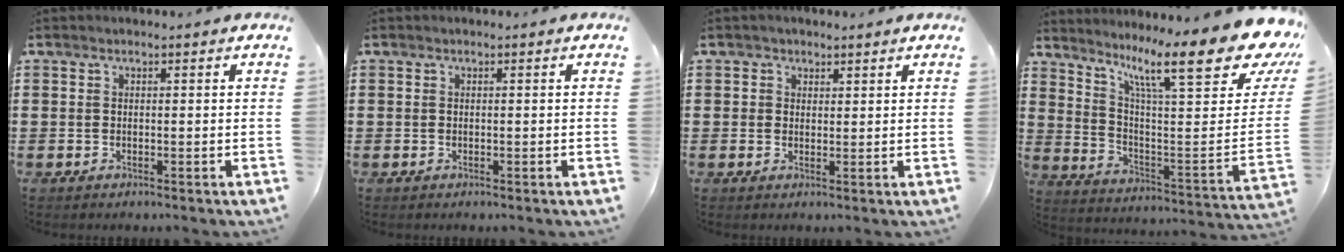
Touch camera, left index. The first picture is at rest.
{"total": 0.0}
{"total": 1.5, "force": [1.1, 0.9, -0.1], "torque": [0.007, 0.000, 0.021]}
{"total": 17.1, "force": [11.1, 2.7, 12.7], "torque": [-0.222, -0.075, 0.172]}